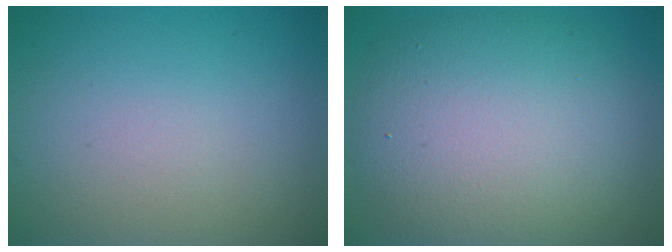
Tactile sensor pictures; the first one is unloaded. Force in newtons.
{"total": 10.5, "press": 10.5, "slide": 0.8}